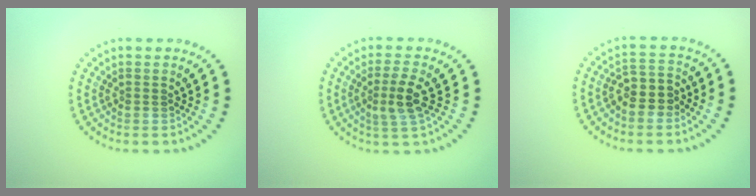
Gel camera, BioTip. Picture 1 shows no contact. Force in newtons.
{"total": 2.8, "press": 2.5, "slide": 1.2}
{"total": 2.9, "press": 2.5, "slide": 1.4}